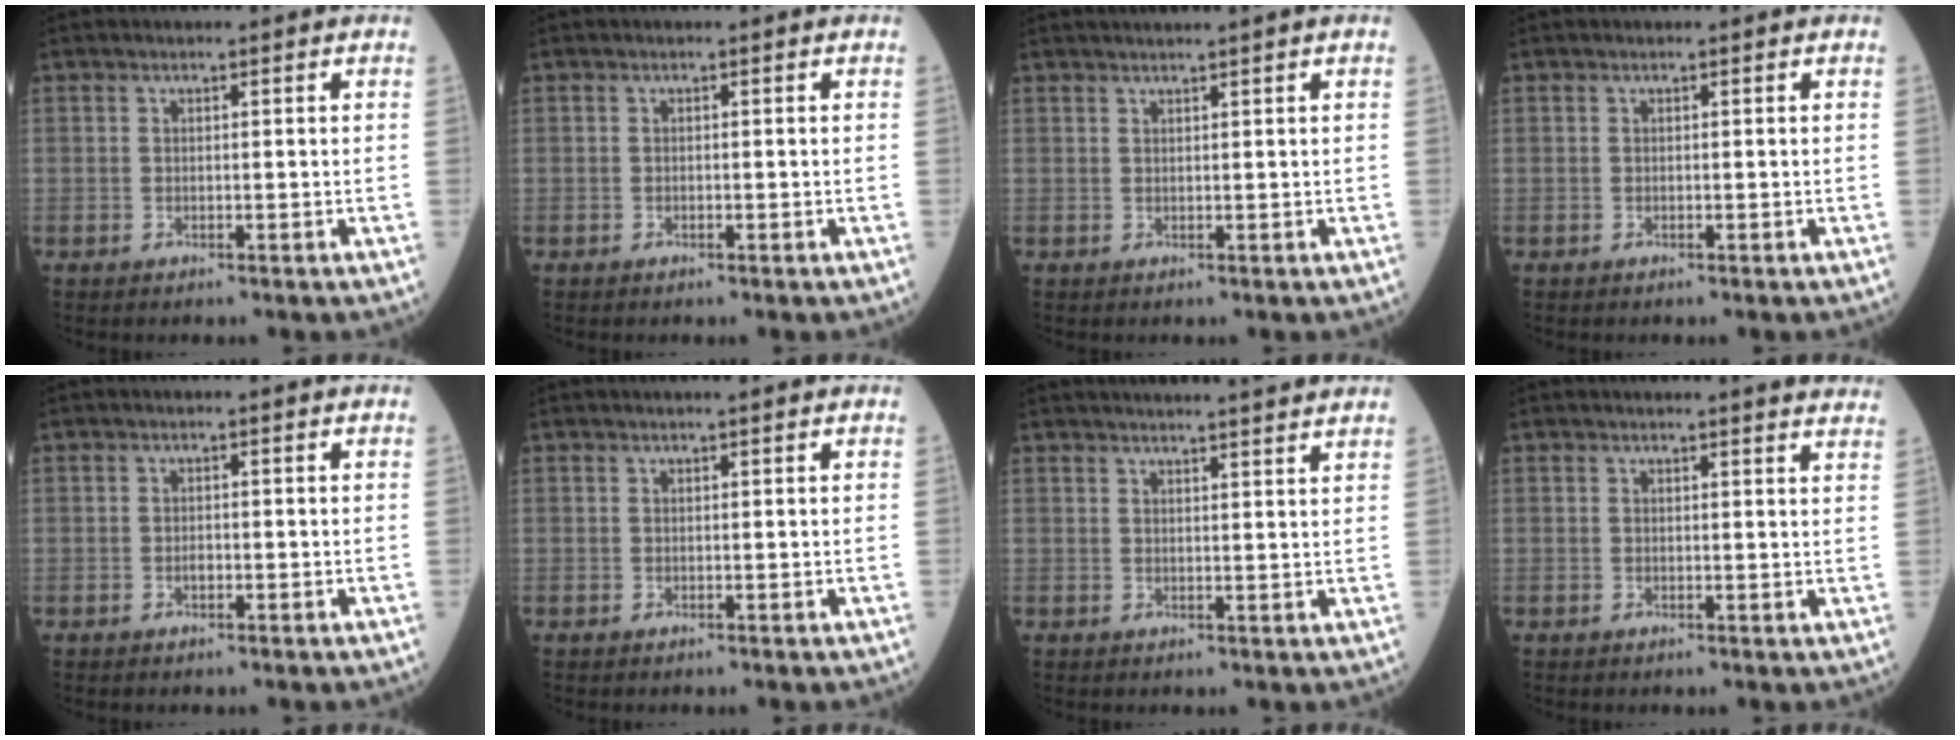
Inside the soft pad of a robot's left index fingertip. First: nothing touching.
{"total": 0.0}
{"total": 2.6, "force": [2.1, -0.9, 1.2], "torque": [-0.012, 0.013, 0.041]}
{"total": 0.0}
{"total": 0.8, "force": [-0.4, 0.4, 0.6], "torque": [-0.013, 0.001, -0.006]}
{"total": 1.4, "force": [1.1, 0.0, 0.9], "torque": [-0.011, 0.006, 0.017]}
{"total": 11.6, "force": [10.7, 0.0, 4.5], "torque": [-0.068, 0.015, 0.126]}
{"total": 9.7, "force": [9.3, 0.3, 2.7], "torque": [-0.021, -0.023, 0.078]}